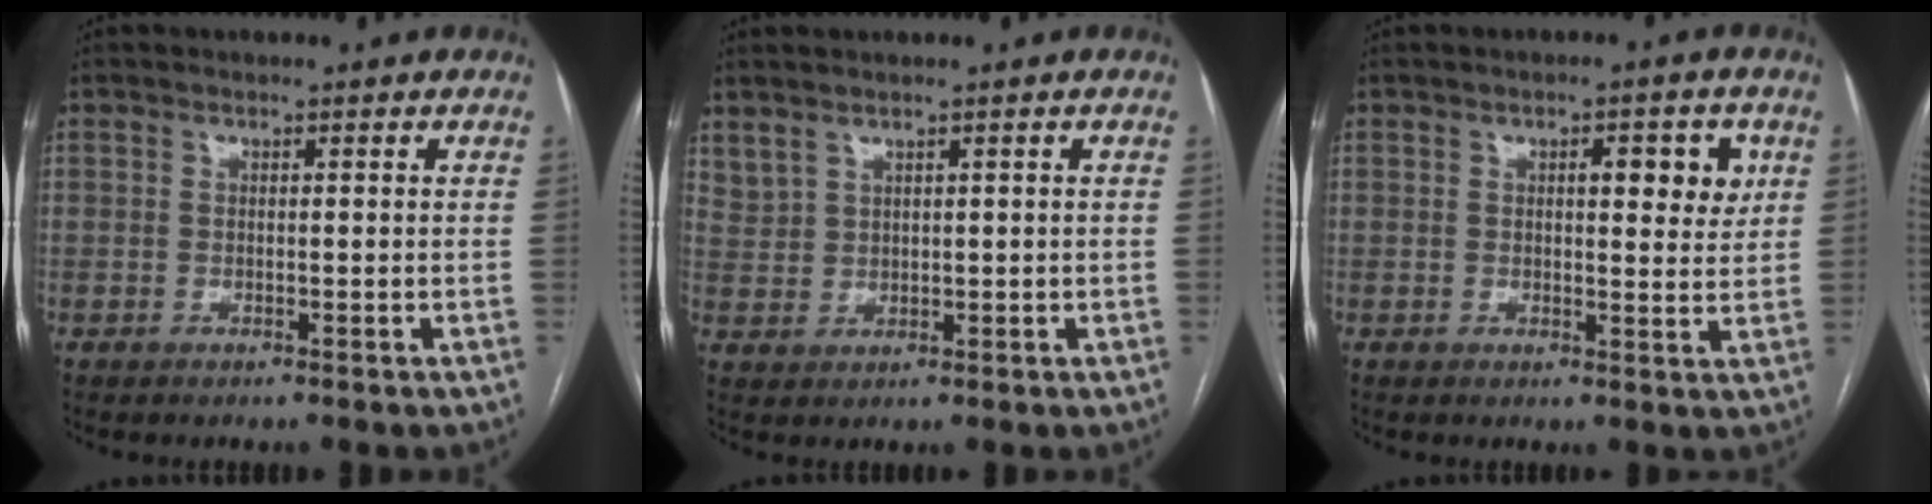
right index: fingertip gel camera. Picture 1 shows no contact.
{"total": 2.8, "force": [2.3, 1.3, 0.6], "torque": [-0.016, 0.006, 0.060]}
{"total": 5.7, "force": [2.0, 1.8, 5.0], "torque": [-0.064, 0.003, 0.023]}